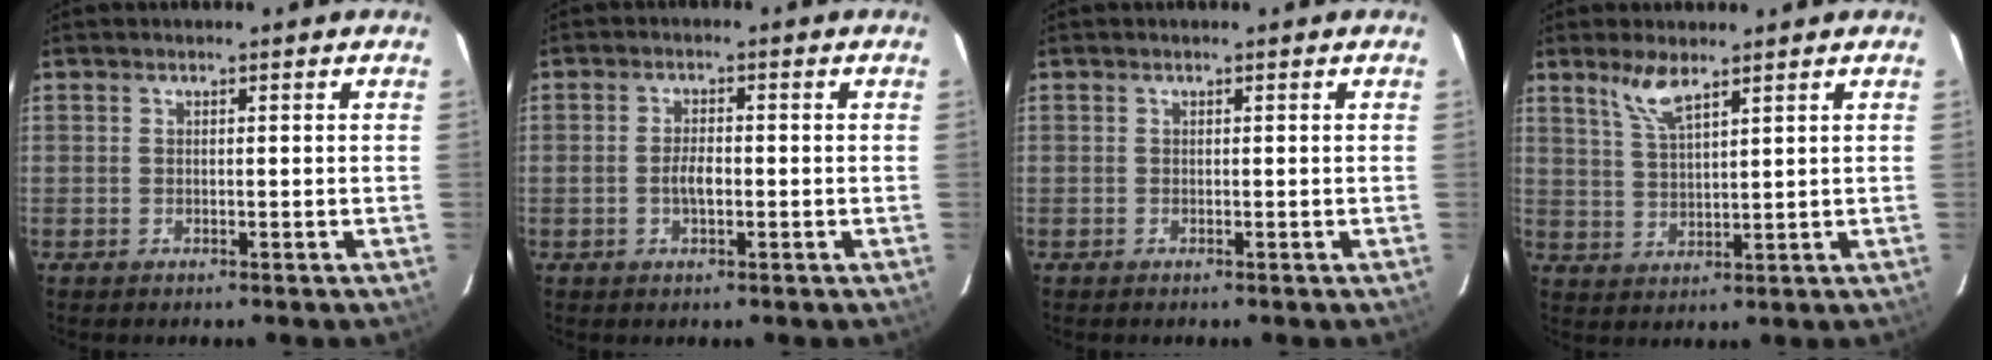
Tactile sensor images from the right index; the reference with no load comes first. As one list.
[{"total": 3.1, "force": [-0.7, 1.3, 2.7], "torque": [-0.051, 0.002, -0.012]}, {"total": 0.0}, {"total": 5.3, "force": [3.8, 1.1, 3.4], "torque": [-0.072, 0.001, 0.082]}]